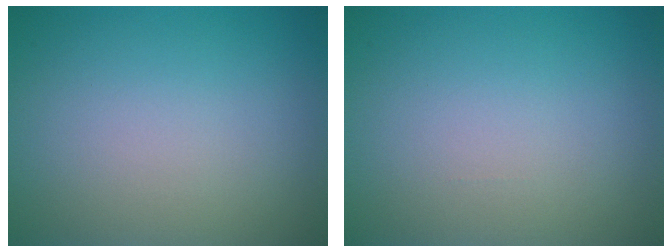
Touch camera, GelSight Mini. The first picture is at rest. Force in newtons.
{"total": 0.0}